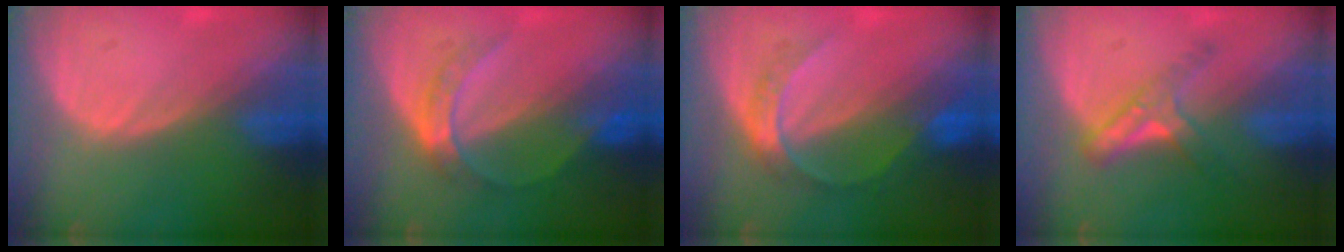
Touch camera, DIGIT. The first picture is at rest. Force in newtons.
{"total": 5.0, "press": 4.8, "slide": 1.4}
{"total": 6.7, "press": 5.8, "slide": 3.4}
{"total": 5.1, "press": 4.9, "slide": 1.6}